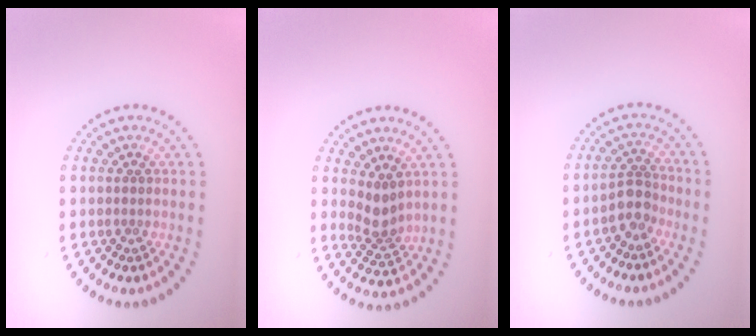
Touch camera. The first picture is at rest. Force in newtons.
{"total": 2.4, "press": 1.9, "slide": 1.6}
{"total": 2.5, "press": 2.0, "slide": 1.5}